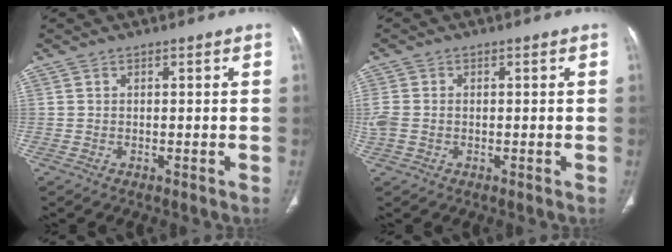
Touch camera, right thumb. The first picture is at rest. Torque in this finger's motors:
{"motor_torque": [0.09, 0.07, 0.62, 0.08, 0.02]}